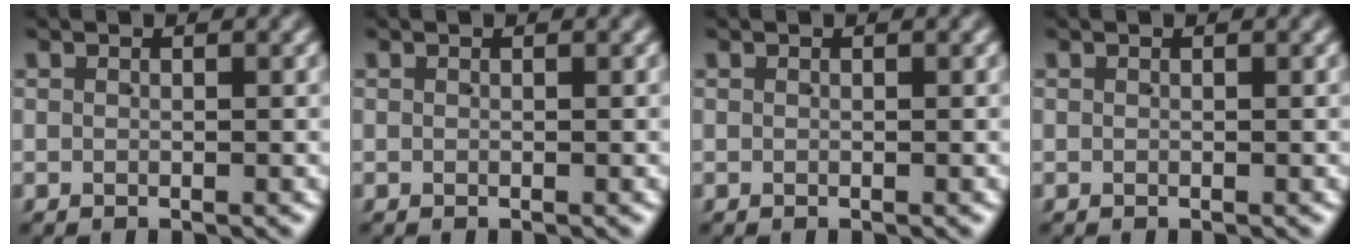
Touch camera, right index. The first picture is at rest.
{"total": 0.0}
{"total": 0.0}
{"total": 0.0}